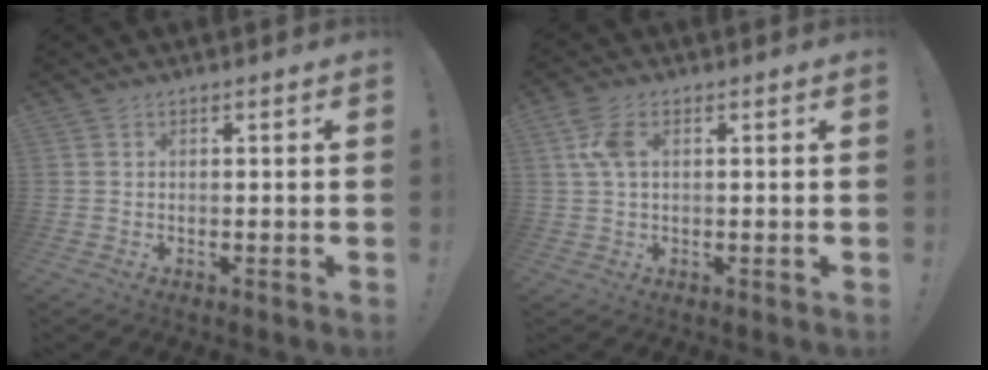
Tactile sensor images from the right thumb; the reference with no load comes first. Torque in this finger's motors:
{"motor_torque": [0.28, 0.90, 0.07, -0.04, 0.01]}